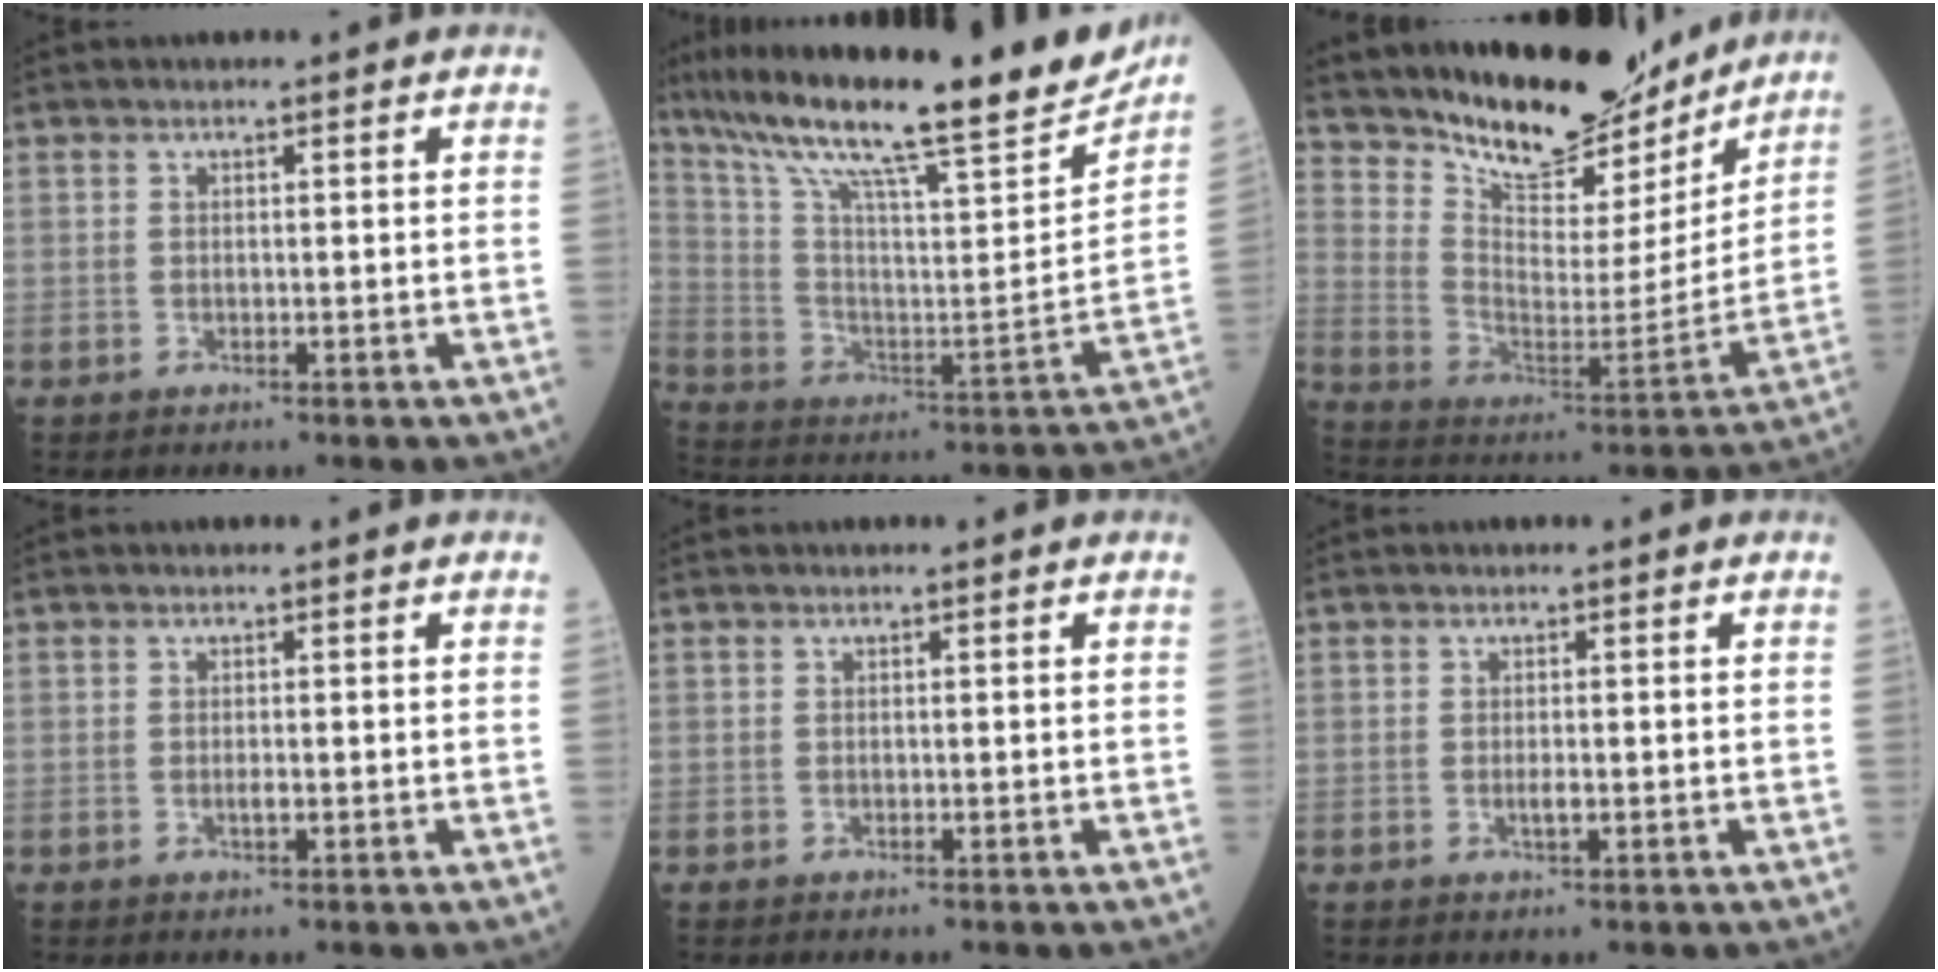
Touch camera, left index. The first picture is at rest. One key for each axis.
{"total": 27.3, "fx": 21.7, "fy": 3.3, "fz": 16.3, "tx": -0.283, "ty": -0.005, "tz": 0.325}
{"total": 17.5, "fx": 15.7, "fy": 5.2, "fz": 5.5, "tx": -0.097, "ty": -0.031, "tz": 0.244}
{"total": 0.6, "fx": -0.1, "fy": 0.2, "fz": 0.6, "tx": -0.011, "ty": -0.001, "tz": -0.002}
{"total": 0.0}
{"total": 0.9, "fx": -0.1, "fy": 0.2, "fz": 0.9, "tx": -0.019, "ty": -0.003, "tz": -0.001}